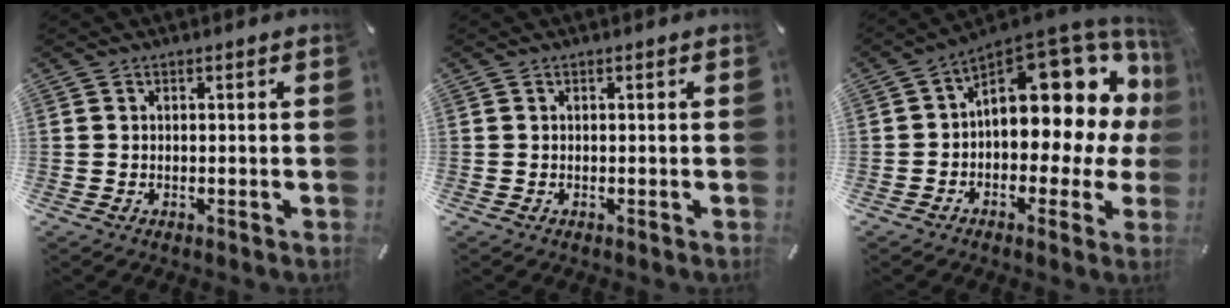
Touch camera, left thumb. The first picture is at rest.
{"total": 0.0}
{"total": 16.3, "force": [7.1, 8.8, 11.8], "torque": [-0.133, -0.078, 0.112]}